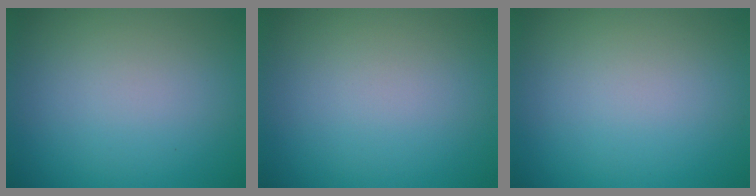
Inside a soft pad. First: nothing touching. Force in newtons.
{"total": 0.0}
{"total": 0.0}